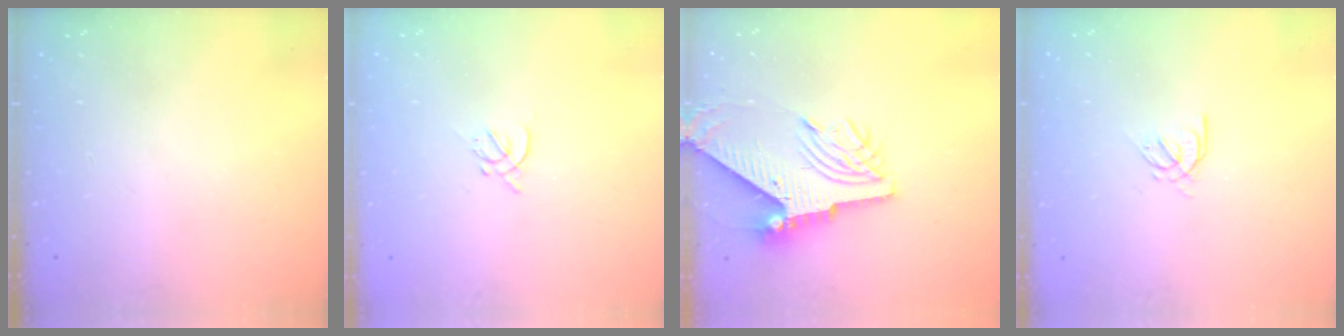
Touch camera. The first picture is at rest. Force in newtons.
{"total": 1.9, "press": 1.8, "slide": 0.5}
{"total": 10.4, "press": 10.3, "slide": 1.4}
{"total": 3.2, "press": 3.0, "slide": 0.9}